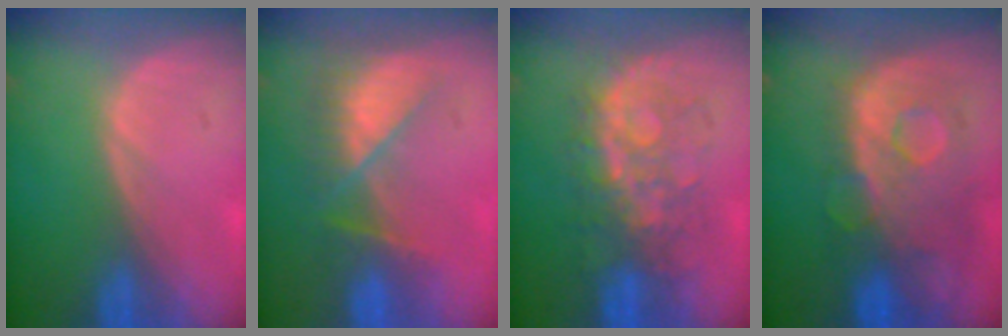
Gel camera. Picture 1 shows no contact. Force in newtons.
{"total": 8.2, "press": 7.0, "slide": 4.3}
{"total": 7.9, "press": 7.9, "slide": 0.0}
{"total": 11.3, "press": 9.8, "slide": 5.6}